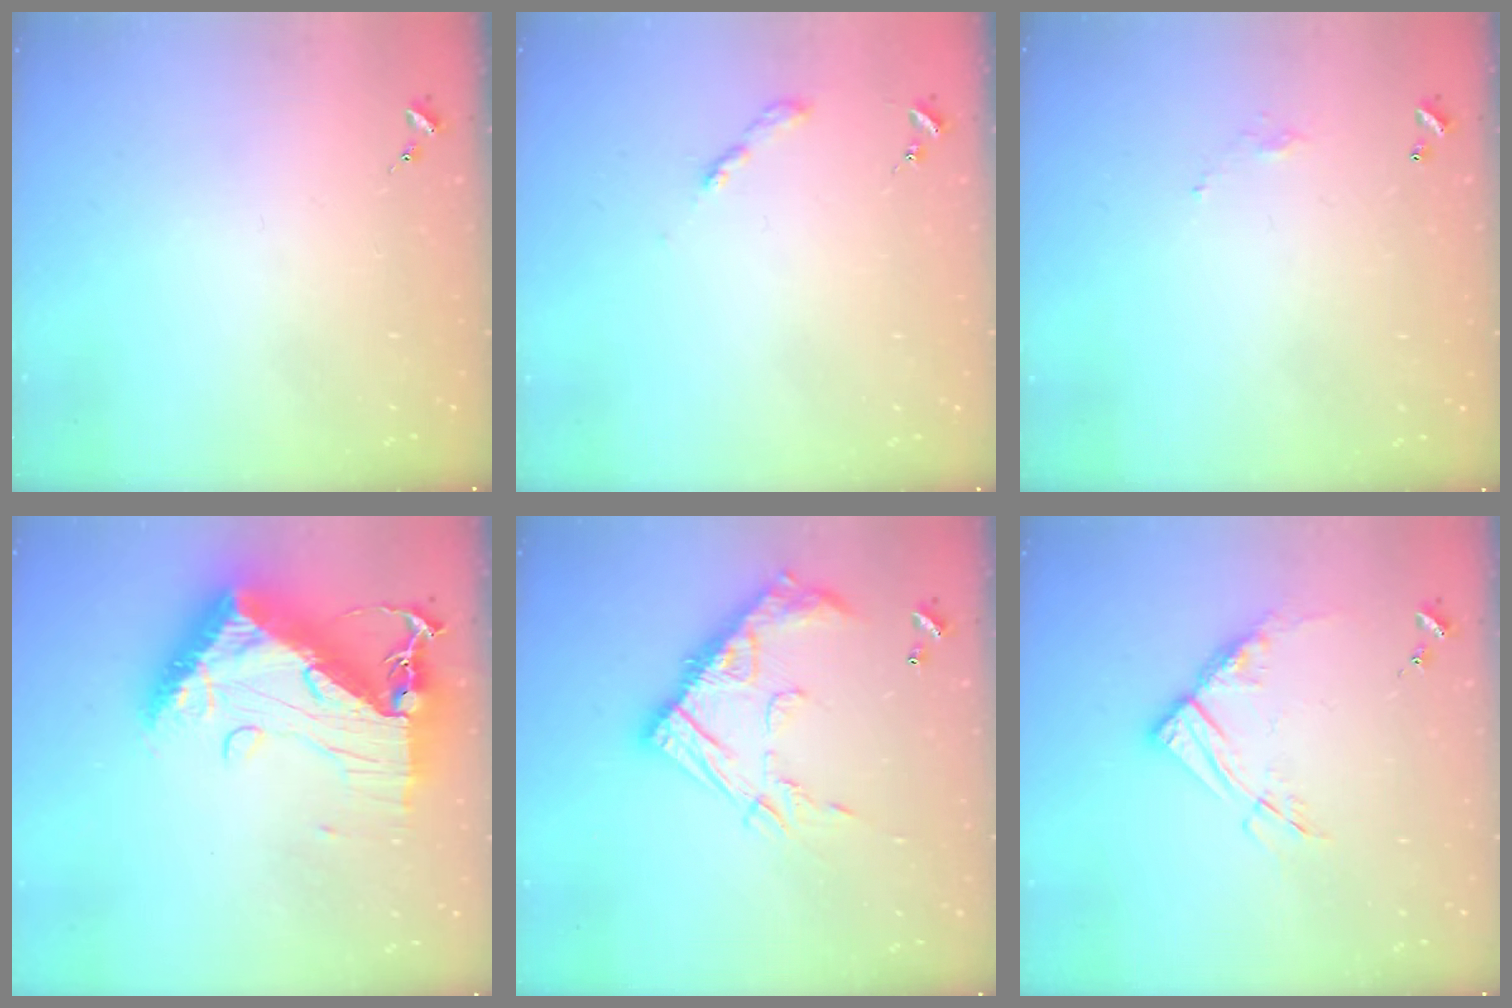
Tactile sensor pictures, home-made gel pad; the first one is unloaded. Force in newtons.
{"total": 2.6, "press": 2.6, "slide": 0.3}
{"total": 3.4, "press": 3.4, "slide": 0.2}
{"total": 20.9, "press": 20.8, "slide": 1.9}
{"total": 20.4, "press": 20.4, "slide": 1.5}
{"total": 11.2, "press": 11.1, "slide": 1.1}